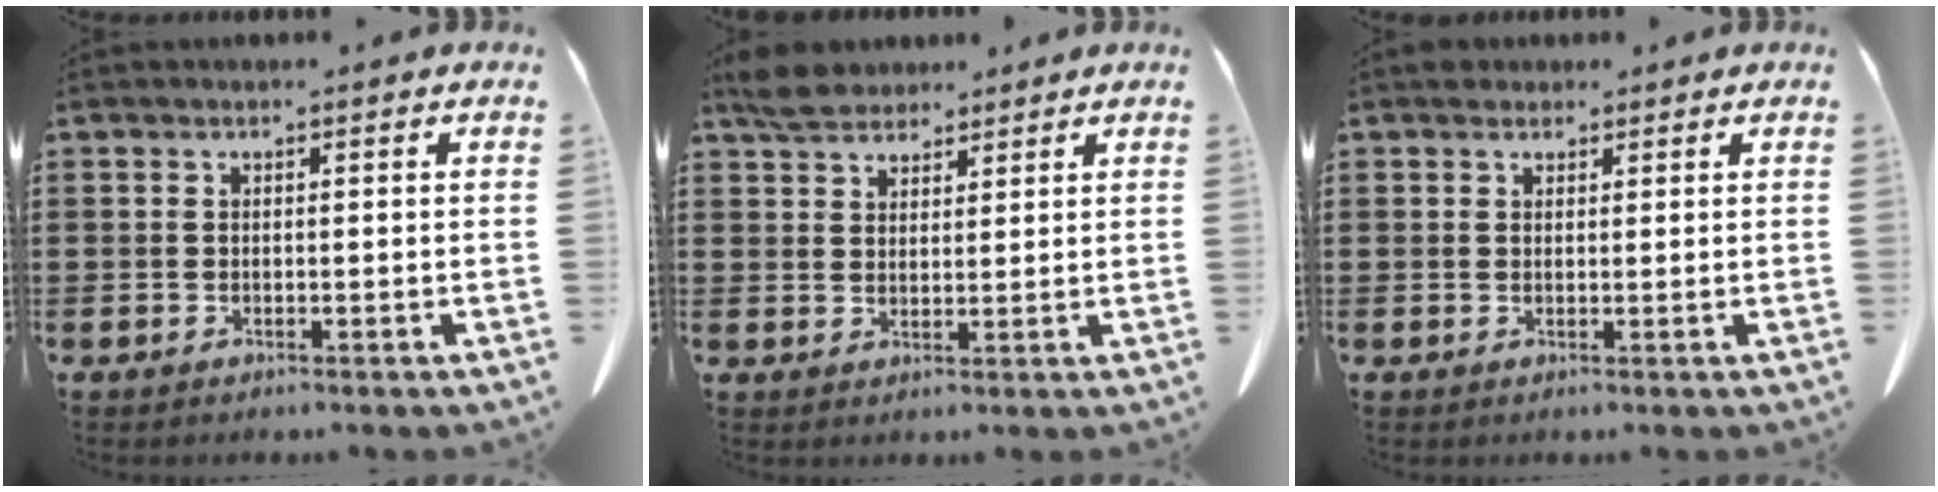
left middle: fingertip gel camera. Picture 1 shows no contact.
{"total": 4.5, "force": [3.8, 1.8, 1.5], "torque": [-0.032, -0.003, 0.071]}
{"total": 1.6, "force": [1.3, 1.0, 0.3], "torque": [-0.002, 0.003, 0.024]}